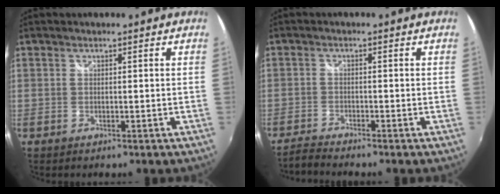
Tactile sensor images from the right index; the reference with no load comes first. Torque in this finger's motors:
{"motor_torque": [-0.02, -0.14, -0.13, -0.01]}